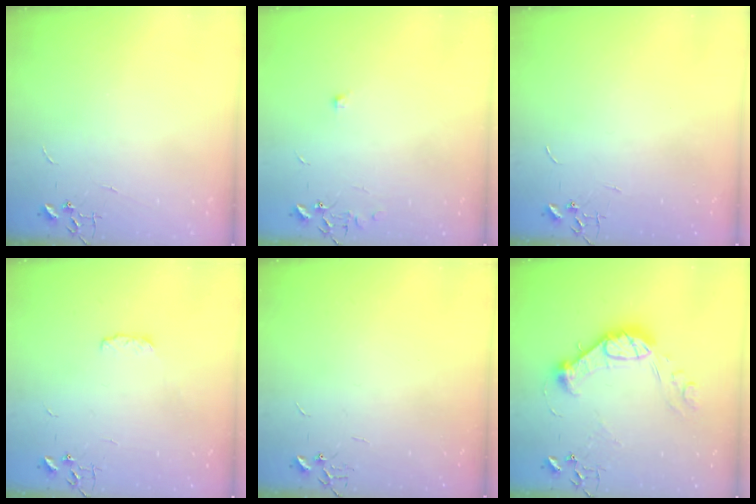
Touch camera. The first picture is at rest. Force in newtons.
{"total": 6.5, "press": 6.5, "slide": 0.6}
{"total": 0.0}
{"total": 4.5, "press": 4.4, "slide": 0.6}
{"total": 0.0}
{"total": 16.1, "press": 16.1, "slide": 1.4}